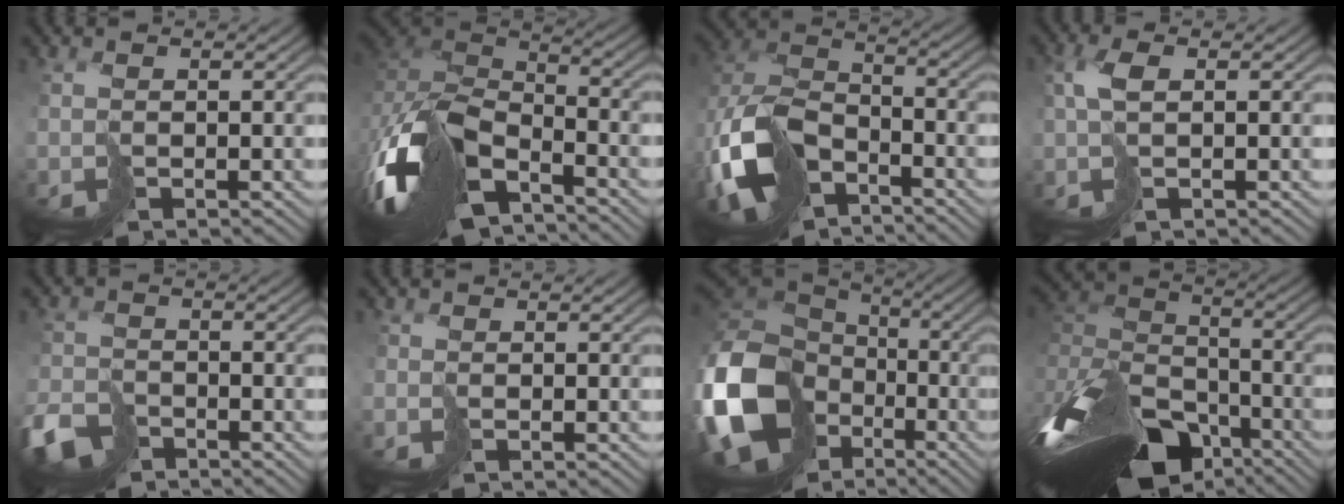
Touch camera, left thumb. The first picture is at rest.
{"total": 15.1, "force": [-7.5, 7.8, 10.5], "torque": [-0.277, -0.022, -0.136]}
{"total": 13.8, "force": [-6.8, 8.5, 8.5], "torque": [-0.221, -0.030, -0.134]}
{"total": 3.1, "force": [0.7, 1.2, 2.8], "torque": [-0.062, 0.007, 0.014]}
{"total": 6.3, "force": [-4.7, 3.4, 2.5], "torque": [-0.059, -0.014, -0.100]}
{"total": 0.9, "force": [-0.4, 0.7, 0.2], "torque": [-0.003, -0.002, -0.008]}
{"total": 19.8, "force": [-5.3, 15.7, 10.9], "torque": [-0.311, -0.049, -0.084]}
{"total": 16.8, "force": [-9.3, 9.4, 10.4], "torque": [-0.270, -0.009, -0.146]}